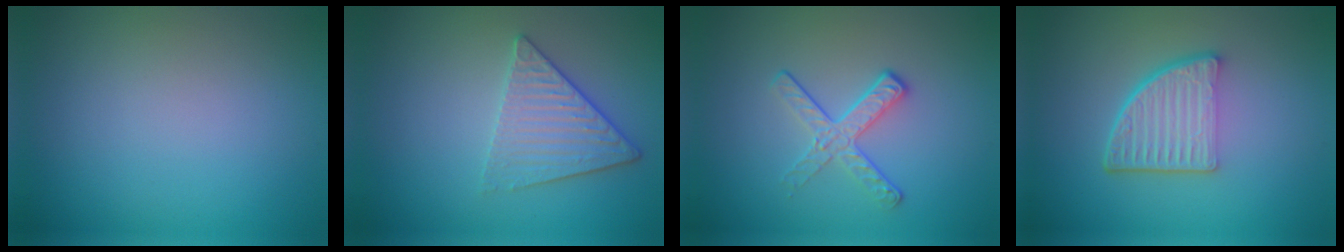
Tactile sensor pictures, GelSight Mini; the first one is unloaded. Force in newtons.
{"total": 3.3, "press": 3.2, "slide": 0.9}
{"total": 2.4, "press": 1.7, "slide": 1.7}
{"total": 5.2, "press": 3.6, "slide": 3.8}